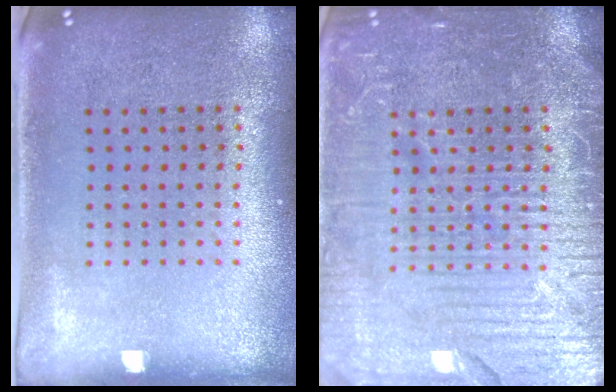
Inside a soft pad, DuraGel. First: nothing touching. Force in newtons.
{"total": 7.2, "press": 7.2, "slide": 0.9}